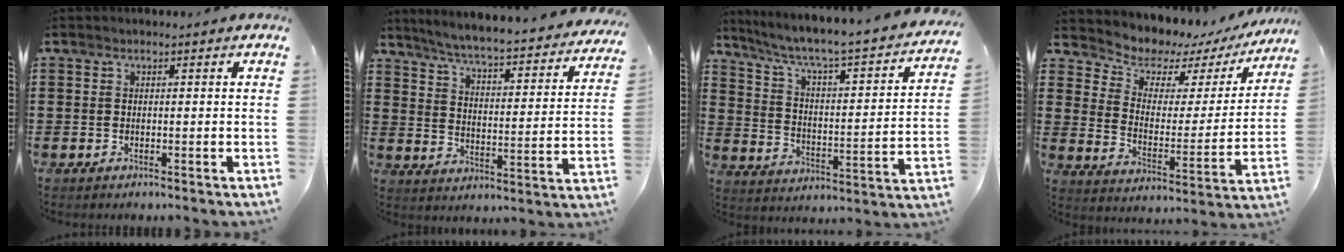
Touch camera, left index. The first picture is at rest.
{"total": 4.7, "force": [4.4, -0.5, 1.6], "torque": [-0.054, -0.041, 0.066]}
{"total": 4.7, "force": [3.4, 0.3, 3.2], "torque": [-0.079, -0.041, 0.046]}
{"total": 5.5, "force": [5.0, 2.3, 0.7], "torque": [-0.042, -0.047, 0.081]}